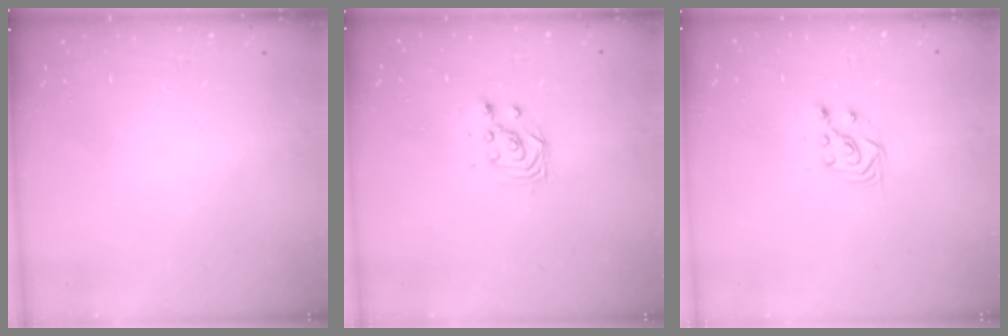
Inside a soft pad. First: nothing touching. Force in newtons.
{"total": 2.9, "press": 2.9, "slide": 0.4}
{"total": 4.4, "press": 4.4, "slide": 0.7}